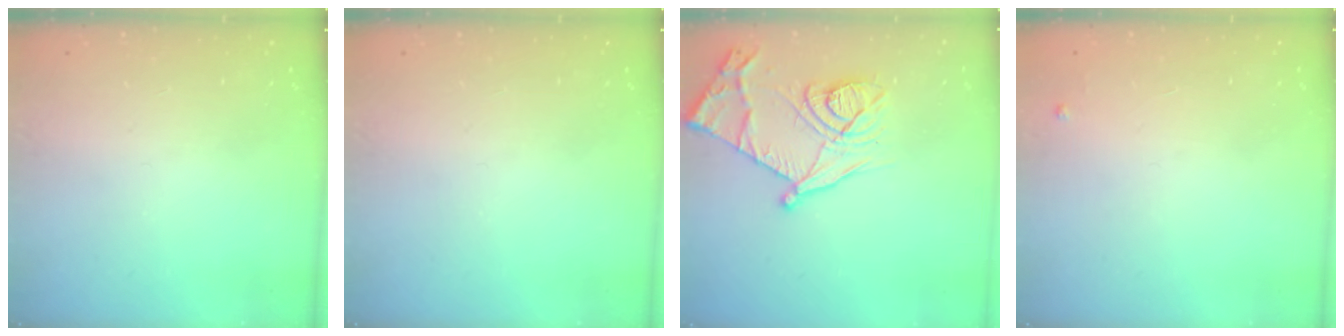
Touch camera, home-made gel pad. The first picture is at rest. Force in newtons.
{"total": 0.0}
{"total": 17.1, "press": 17.1, "slide": 1.2}
{"total": 2.4, "press": 2.4, "slide": 0.4}